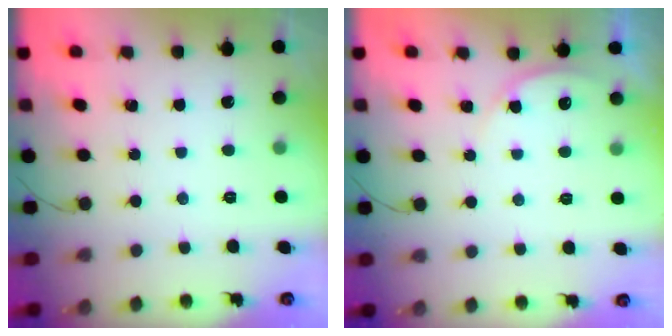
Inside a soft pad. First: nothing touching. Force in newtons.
{"total": 3.0, "press": 3.0, "slide": 0.2}